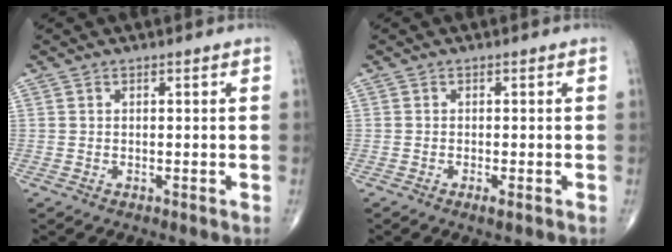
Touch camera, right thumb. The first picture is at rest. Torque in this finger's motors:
{"motor_torque": [-0.08, -0.07, -0.05, 0.31, -0.02]}